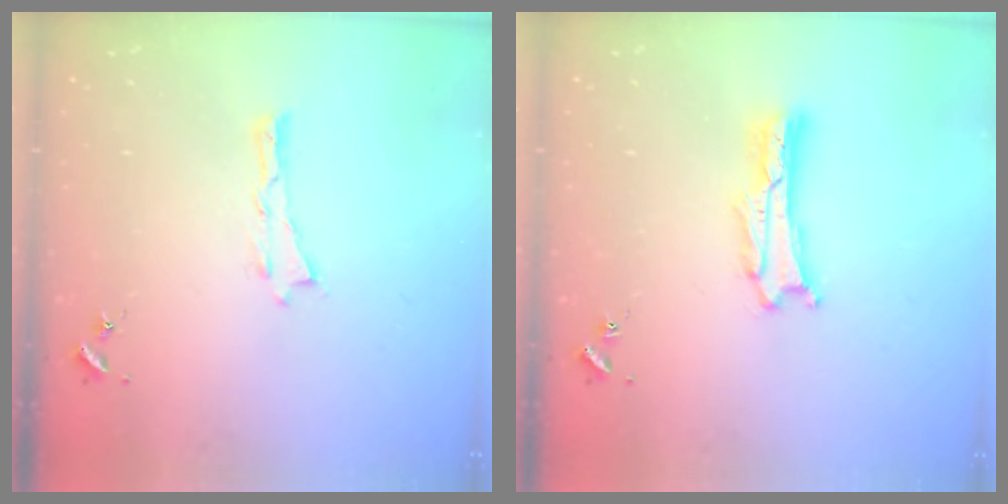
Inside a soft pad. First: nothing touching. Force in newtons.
{"total": 1.4, "press": 1.4, "slide": 0.0}